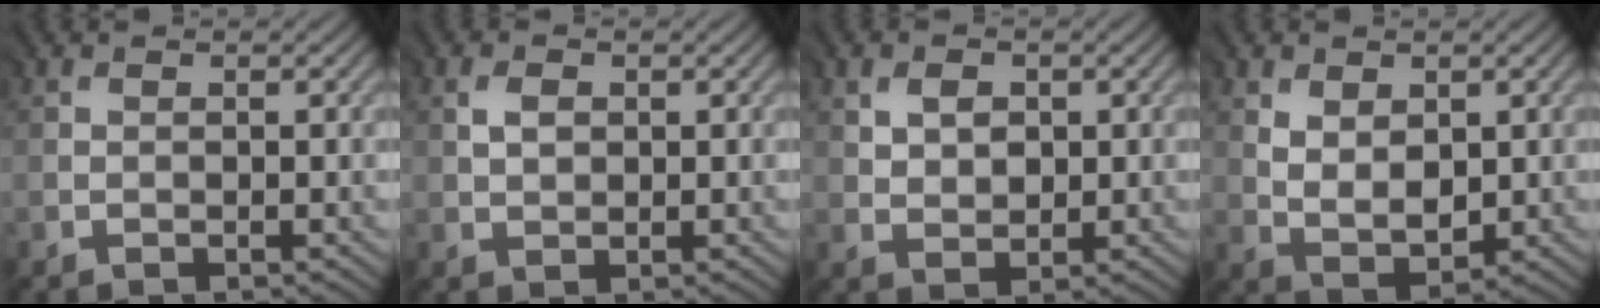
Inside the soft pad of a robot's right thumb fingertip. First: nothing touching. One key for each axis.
{"total": 1.6, "fx": 0.7, "fy": 1.3, "fz": 0.8, "tx": -0.019, "ty": 0.002, "tz": 0.012}
{"total": 3.1, "fx": 1.4, "fy": 2.3, "fz": 1.6, "tx": -0.030, "ty": 0.000, "tz": 0.026}
{"total": 4.3, "fx": 1.6, "fy": 2.8, "fz": 2.9, "tx": -0.057, "ty": -0.005, "tz": 0.036}